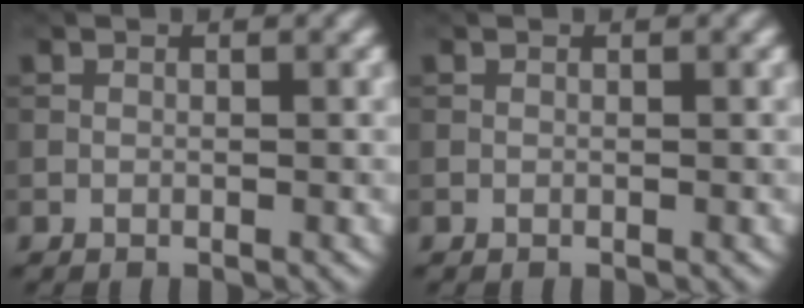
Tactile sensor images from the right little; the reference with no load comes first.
{"total": 0.0}